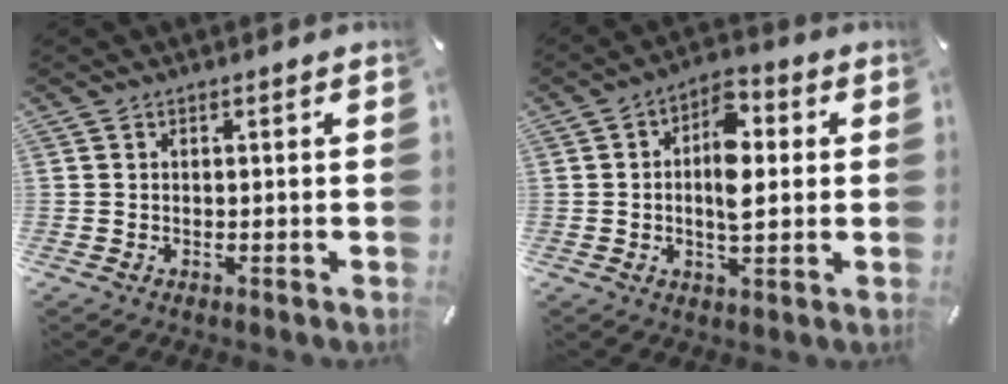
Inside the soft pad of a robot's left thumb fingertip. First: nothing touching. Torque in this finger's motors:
{"motor_torque": [0.37, 0.30, 0.64, 0.30, 0.13]}